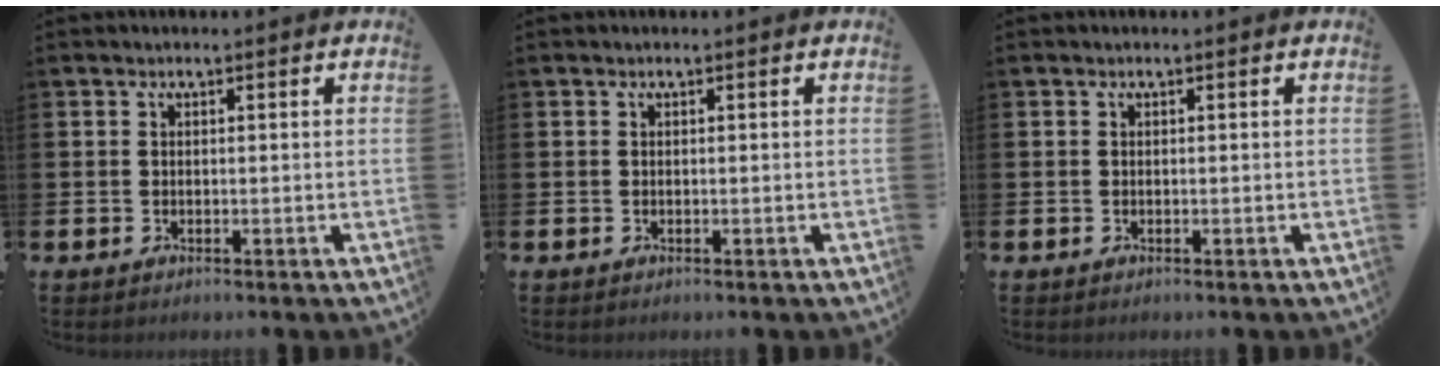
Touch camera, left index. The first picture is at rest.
{"total": 0.0}
{"total": 0.0}